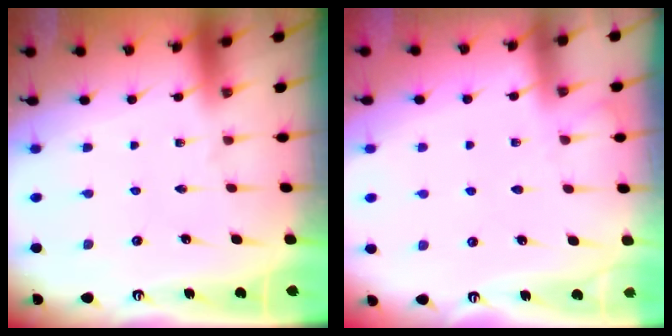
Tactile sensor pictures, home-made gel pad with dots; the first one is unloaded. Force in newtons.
{"total": 5.9, "press": 5.8, "slide": 0.8}